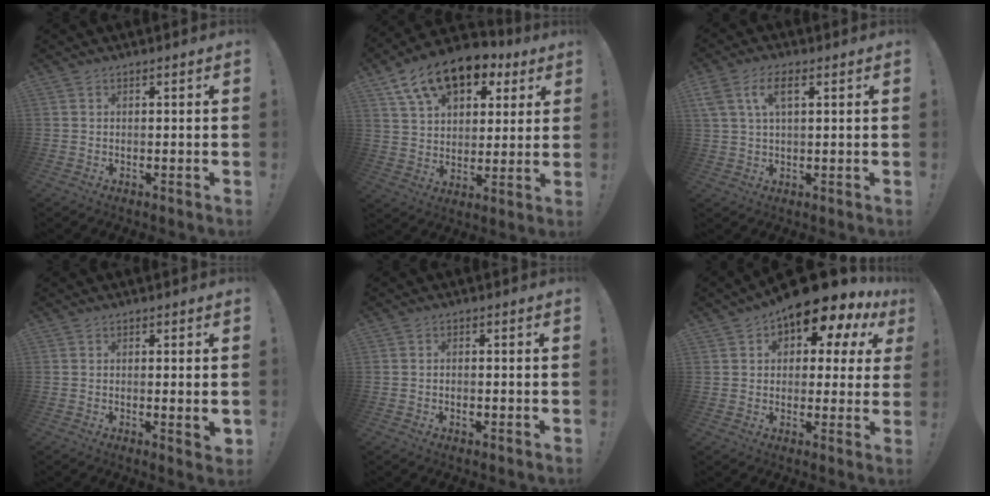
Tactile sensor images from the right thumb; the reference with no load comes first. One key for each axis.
{"total": 15.8, "fx": 9.4, "fy": 9.4, "fz": 8.5, "tx": -0.138, "ty": -0.049, "tz": 0.174}
{"total": 7.1, "fx": 2.7, "fy": 3.3, "fz": 5.6, "tx": -0.111, "ty": 0.004, "tz": 0.050}
{"total": 2.8, "fx": 0.5, "fy": 0.3, "fz": 2.7, "tx": -0.032, "ty": -0.009, "tz": 0.009}
{"total": 1.1, "fx": -0.5, "fy": 0.8, "fz": 0.5, "tx": -0.003, "ty": -0.002, "tz": -0.010}
{"total": 11.5, "fx": 8.4, "fy": 4.9, "fz": 6.1, "tx": -0.104, "ty": -0.068, "tz": 0.143}